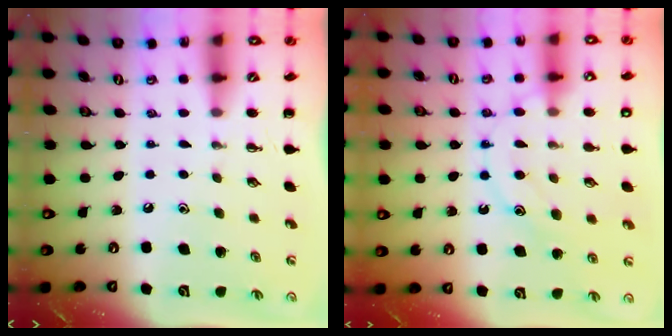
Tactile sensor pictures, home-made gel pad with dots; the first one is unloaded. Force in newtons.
{"total": 12.8, "press": 12.8, "slide": 0.7}